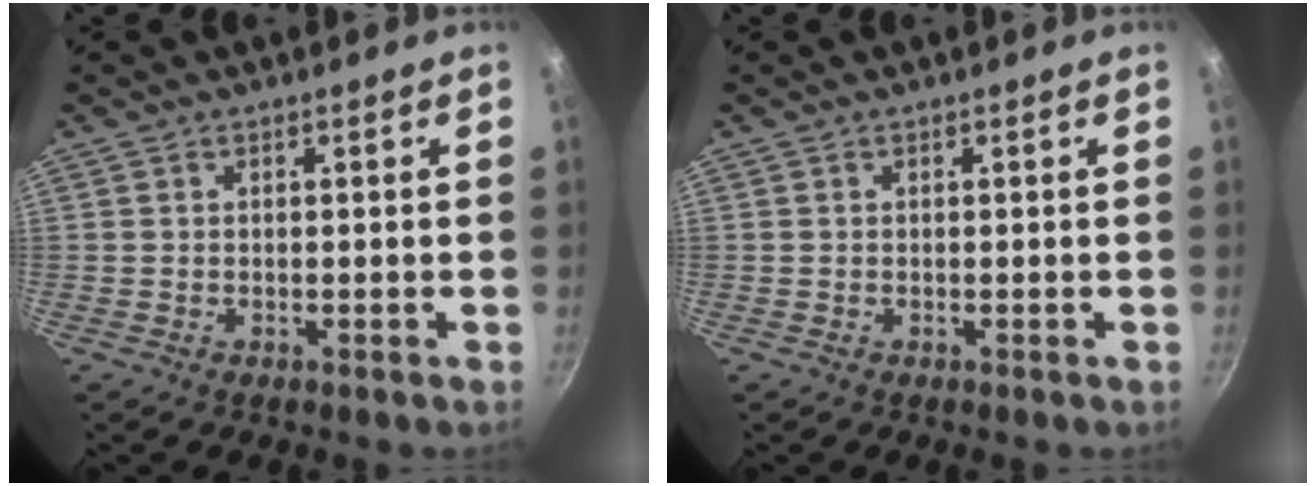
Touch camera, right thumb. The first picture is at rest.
{"total": 0.0}